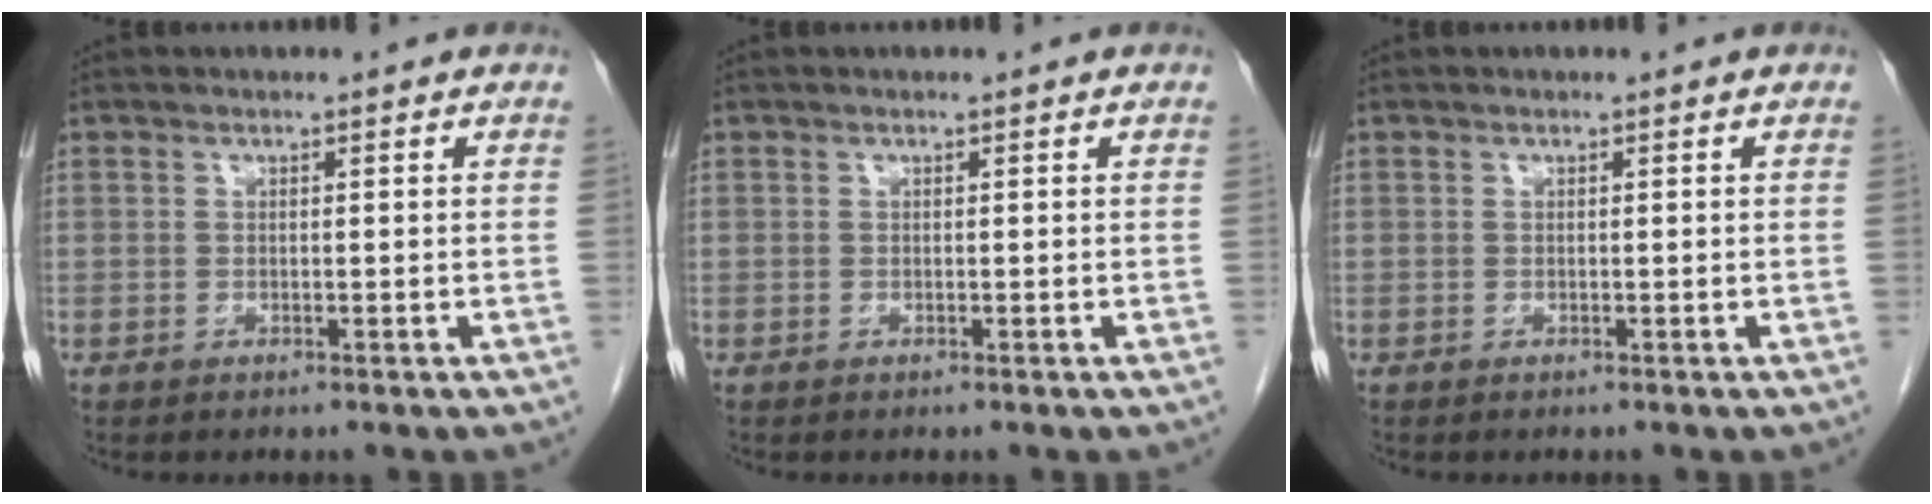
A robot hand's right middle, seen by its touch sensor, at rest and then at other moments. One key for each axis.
{"total": 0.0}
{"total": 0.0}